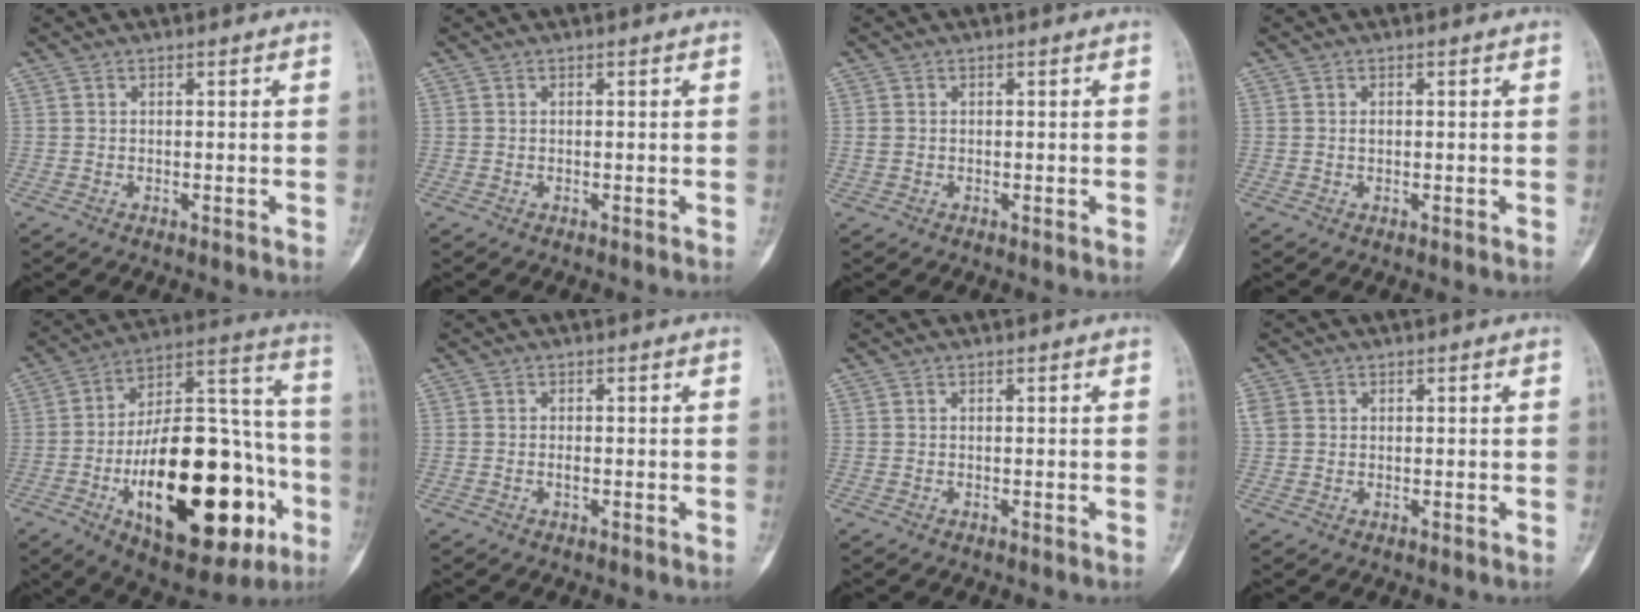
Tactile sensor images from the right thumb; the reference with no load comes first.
{"total": 0.0}
{"total": 1.2, "force": [0.0, 1.0, 0.7], "torque": [-0.017, -0.001, 0.000]}
{"total": 0.7, "force": [0.1, 0.5, 0.5], "torque": [-0.009, 0.001, 0.001]}
{"total": 33.9, "force": [-10.7, 15.3, 28.3], "torque": [-0.424, 0.046, -0.151]}
{"total": 0.9, "force": [-0.2, 0.5, 0.7], "torque": [-0.013, 0.001, -0.005]}
{"total": 0.0}
{"total": 3.1, "force": [0.9, 2.7, 1.4], "torque": [-0.032, 0.010, 0.023]}